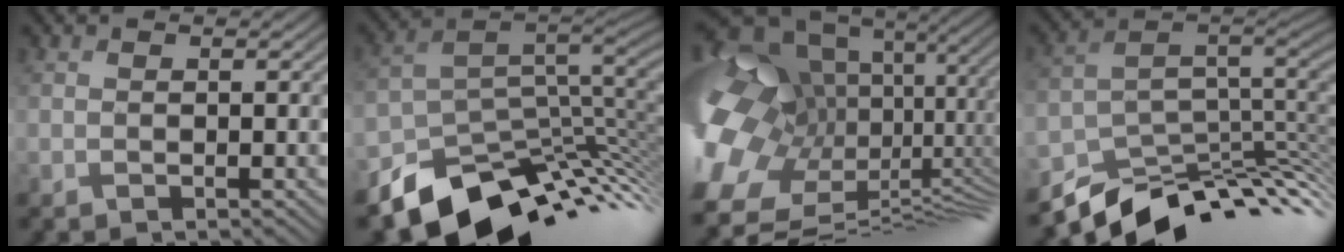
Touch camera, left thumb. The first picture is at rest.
{"total": 12.3, "force": [-6.3, 7.3, 7.6], "torque": [-0.154, -0.030, -0.104]}
{"total": 18.3, "force": [-2.7, 11.8, 13.7], "torque": [-0.296, -0.004, 0.000]}
{"total": 10.4, "force": [-5.2, 5.4, 7.2], "torque": [-0.148, -0.011, -0.089]}